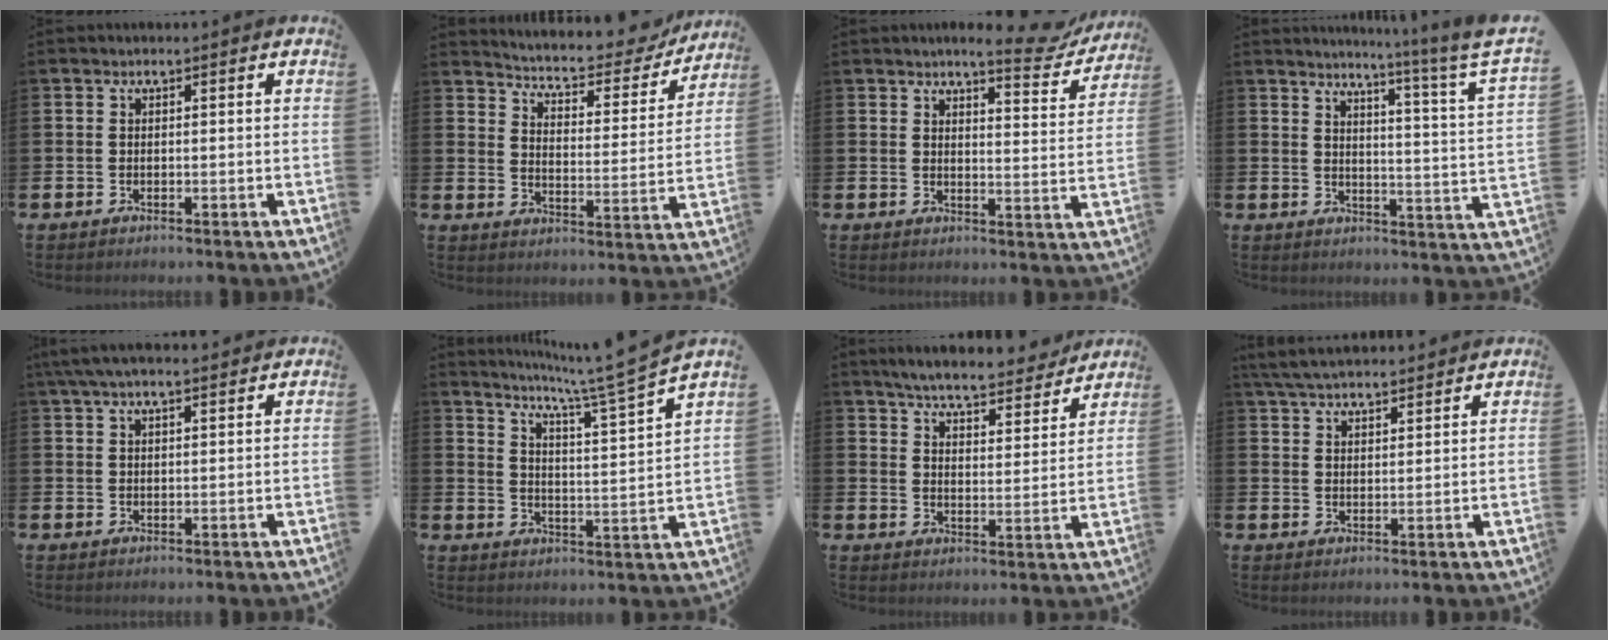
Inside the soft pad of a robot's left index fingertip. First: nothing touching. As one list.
[{"total": 5.4, "force": [5.2, 1.1, 1.2], "torque": [-0.043, -0.044, 0.081]}, {"total": 6.1, "force": [5.5, 1.0, 2.6], "torque": [-0.037, -0.032, 0.089]}, {"total": 4.2, "force": [3.5, -1.0, 2.0], "torque": [-0.033, -0.050, 0.046]}, {"total": 4.4, "force": [3.7, 0.9, 2.3], "torque": [-0.048, -0.005, 0.067]}, {"total": 6.6, "force": [5.9, -1.1, 2.8], "torque": [-0.063, -0.050, 0.091]}, {"total": 6.2, "force": [5.9, 0.7, 1.7], "torque": [-0.048, -0.039, 0.100]}, {"total": 5.0, "force": [4.9, 0.7, 1.0], "torque": [-0.037, -0.020, 0.090]}]